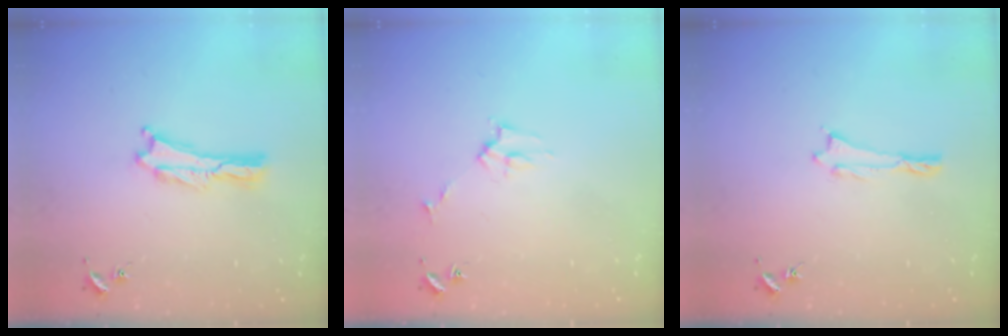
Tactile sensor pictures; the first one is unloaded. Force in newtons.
{"total": 2.7, "press": 2.7, "slide": 0.3}
{"total": 0.0}